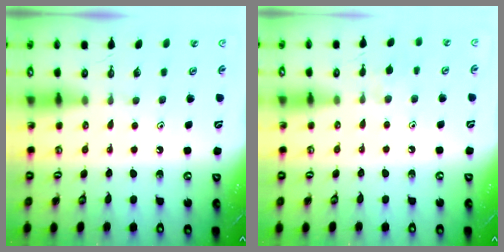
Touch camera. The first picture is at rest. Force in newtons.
{"total": 4.8, "press": 4.7, "slide": 0.8}